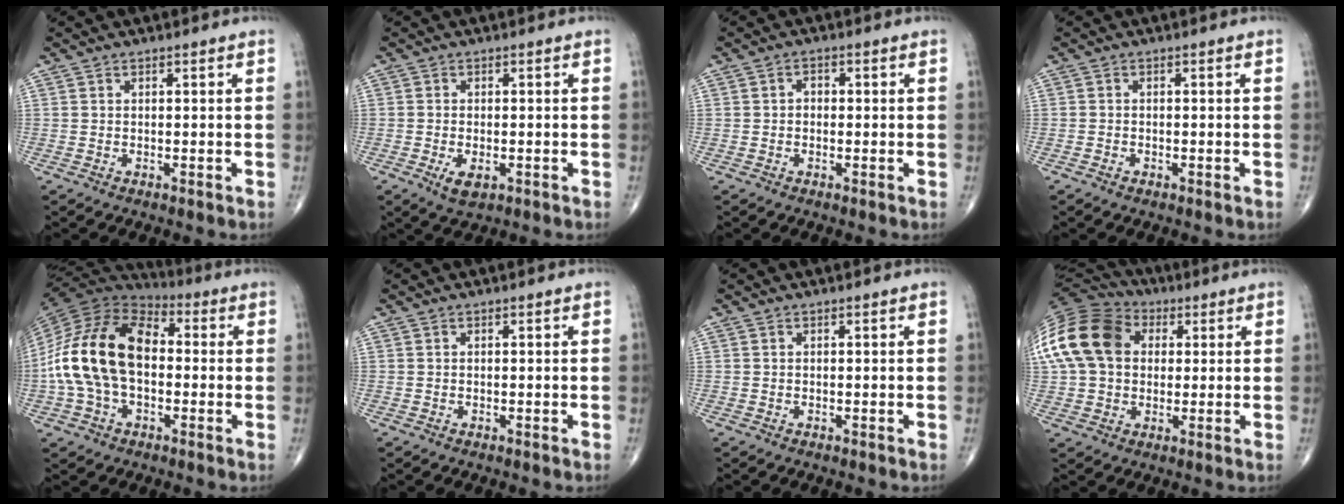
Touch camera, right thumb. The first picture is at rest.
{"total": 3.6, "force": [-1.3, 1.8, 2.8], "torque": [-0.051, -0.004, -0.018]}
{"total": 1.6, "force": [0.0, 1.2, 1.0], "torque": [-0.008, 0.009, -0.003]}
{"total": 0.6, "force": [-0.4, 0.4, 0.2], "torque": [-0.005, 0.001, -0.010]}
{"total": 19.2, "force": [-0.8, 12.1, 14.9], "torque": [-0.288, 0.036, -0.019]}
{"total": 0.0}
{"total": 0.0}
{"total": 19.5, "force": [3.8, 14.5, 12.4], "torque": [-0.257, 0.034, 0.063]}